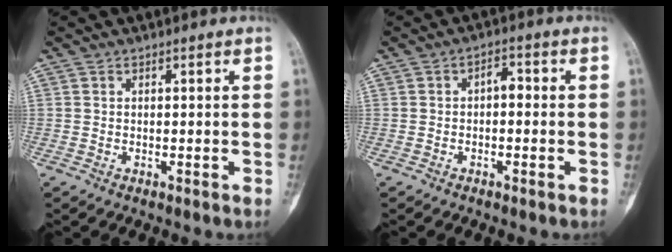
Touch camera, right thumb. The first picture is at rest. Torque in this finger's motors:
{"motor_torque": [1.72, 2.12, 0.23, -0.38, 0.08]}